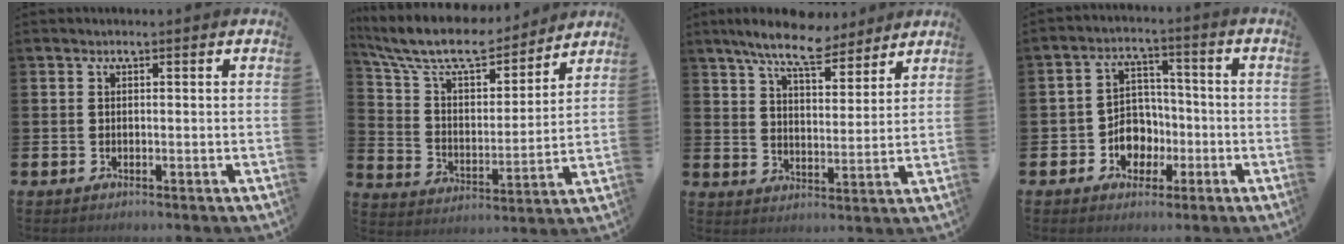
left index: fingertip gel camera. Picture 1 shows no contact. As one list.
[{"total": 10.4, "force": [9.3, 2.7, 3.8], "torque": [-0.106, -0.063, 0.159]}, {"total": 8.9, "force": [7.9, 2.0, 3.6], "torque": [-0.078, -0.032, 0.140]}, {"total": 5.5, "force": [-1.4, 5.0, 1.8], "torque": [-0.037, 0.006, -0.030]}]